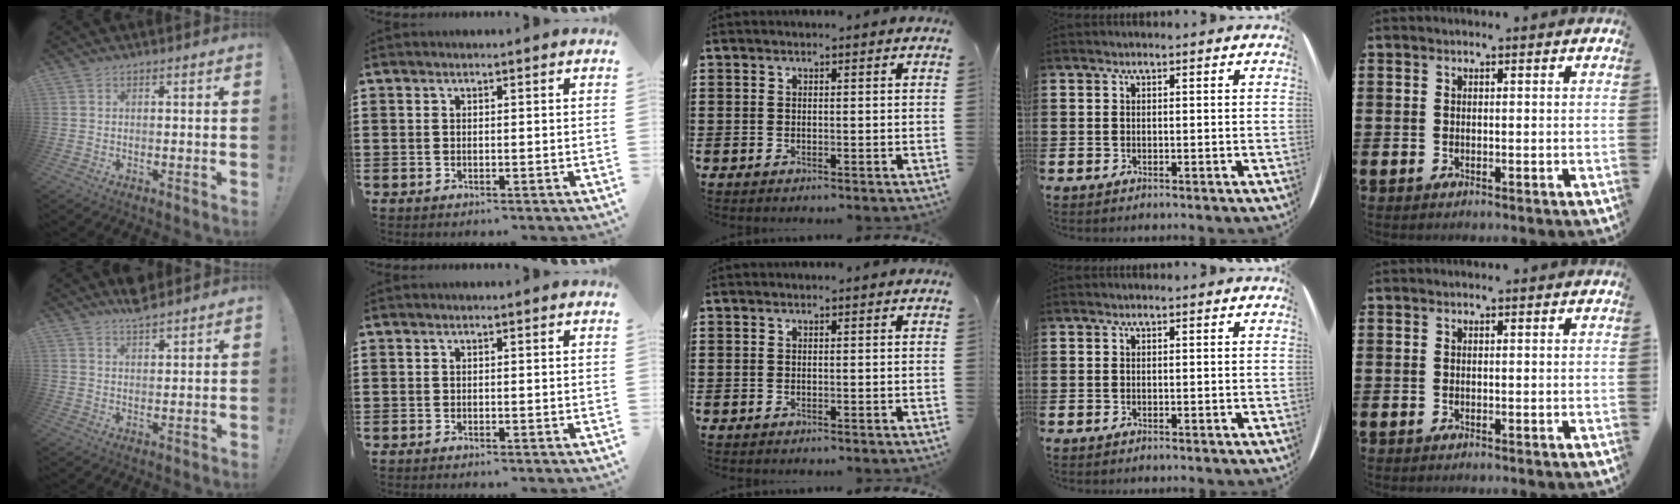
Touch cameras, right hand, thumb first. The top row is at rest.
{"thumb": {"total": 5.4, "force": [5.0, 1.4, 1.6], "torque": [-0.017, -0.029, 0.090]}}